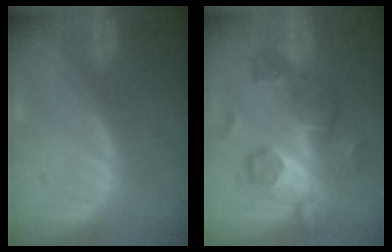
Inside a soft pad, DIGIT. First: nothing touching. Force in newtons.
{"total": 8.3, "press": 8.1, "slide": 1.8}